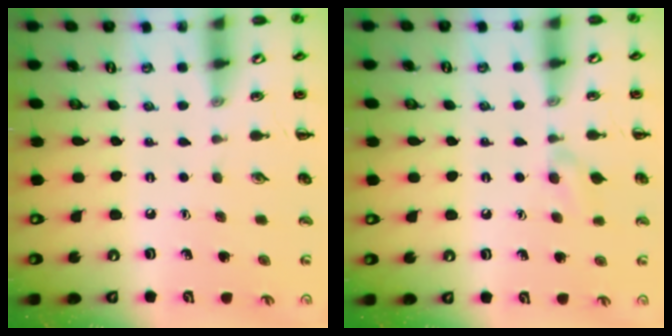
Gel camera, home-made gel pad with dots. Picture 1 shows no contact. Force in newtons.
{"total": 5.5, "press": 5.2, "slide": 1.7}